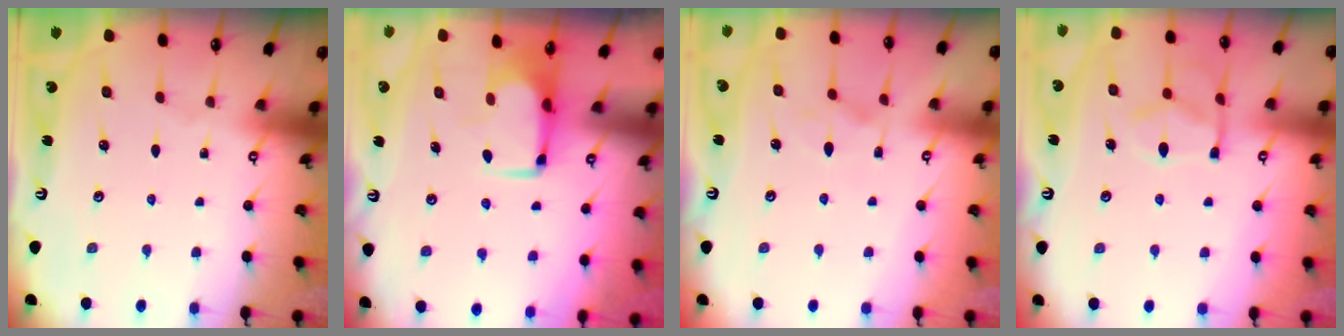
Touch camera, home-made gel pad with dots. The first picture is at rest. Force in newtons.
{"total": 0.6, "press": 0.6, "slide": 0.2}
{"total": 4.4, "press": 4.3, "slide": 1.0}
{"total": 11.1, "press": 11.0, "slide": 1.4}